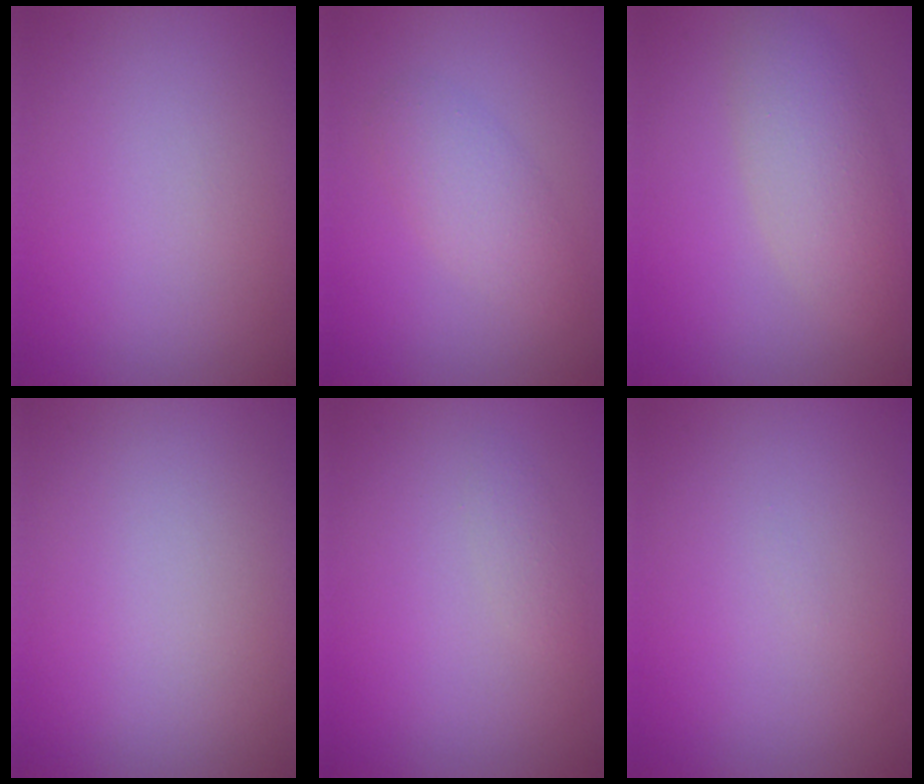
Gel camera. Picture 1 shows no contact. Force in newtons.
{"total": 2.8, "press": 2.8, "slide": 0.0}
{"total": 4.3, "press": 4.3, "slide": 0.4}
{"total": 0.0}
{"total": 1.0, "press": 1.0, "slide": 0.0}
{"total": 0.0}